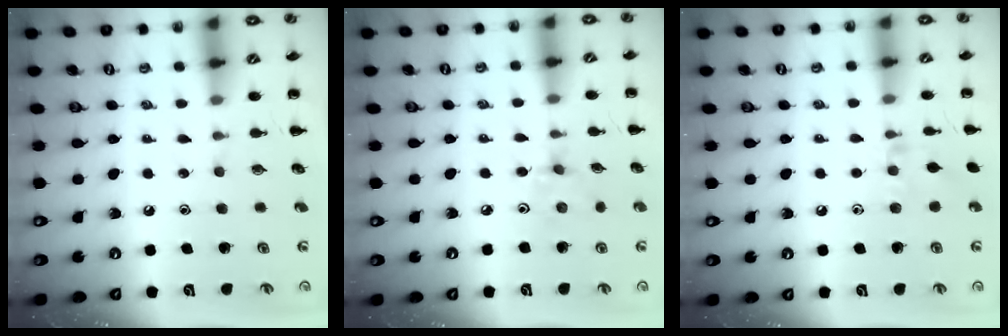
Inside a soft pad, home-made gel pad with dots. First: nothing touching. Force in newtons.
{"total": 3.0, "press": 2.8, "slide": 0.9}
{"total": 6.9, "press": 6.7, "slide": 1.9}